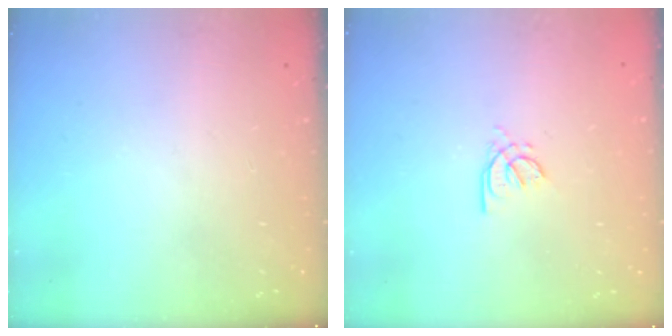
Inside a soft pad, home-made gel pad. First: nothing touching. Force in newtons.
{"total": 2.4, "press": 2.4, "slide": 0.6}